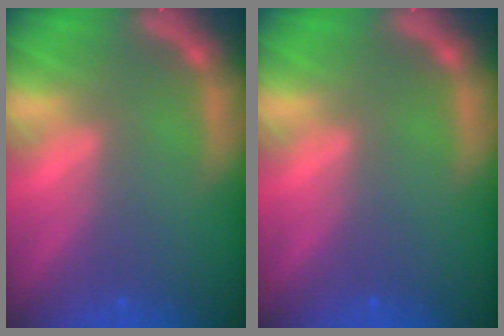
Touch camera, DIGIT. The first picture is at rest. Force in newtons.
{"total": 0.0}